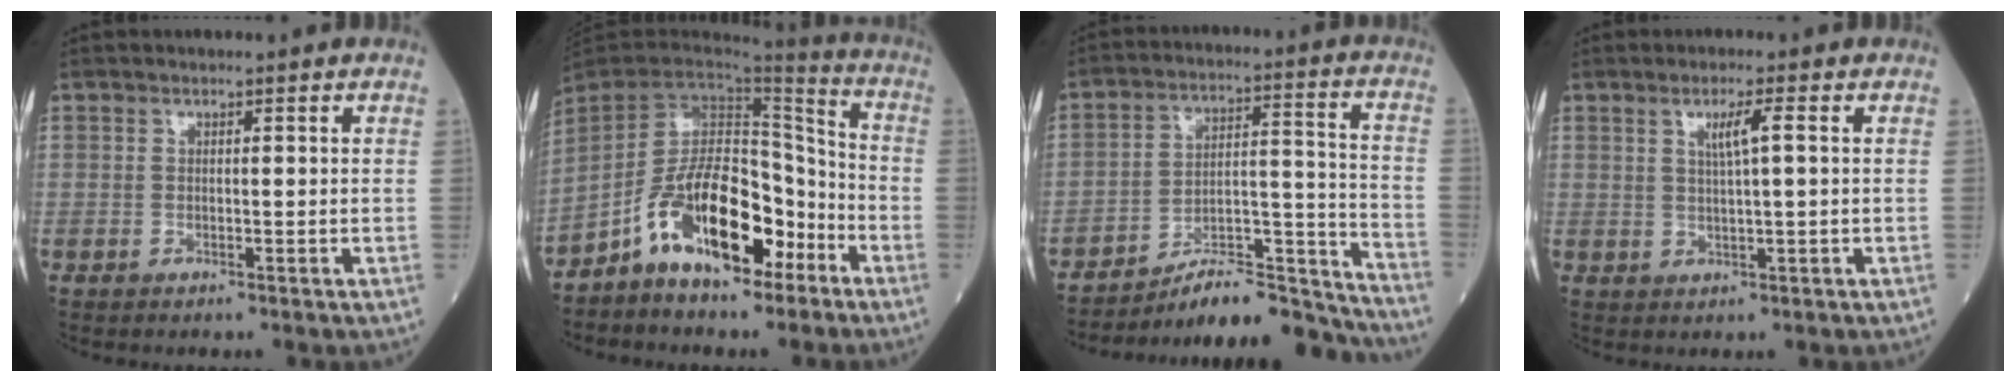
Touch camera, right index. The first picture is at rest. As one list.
[{"total": 13.8, "force": [-7.3, 5.8, 10.2], "torque": [-0.192, 0.015, -0.130]}, {"total": 16.5, "force": [-16.0, 0.7, 3.8], "torque": [-0.041, 0.050, -0.251]}, {"total": 3.2, "force": [1.0, -0.2, 3.0], "torque": [-0.056, 0.000, 0.017]}]